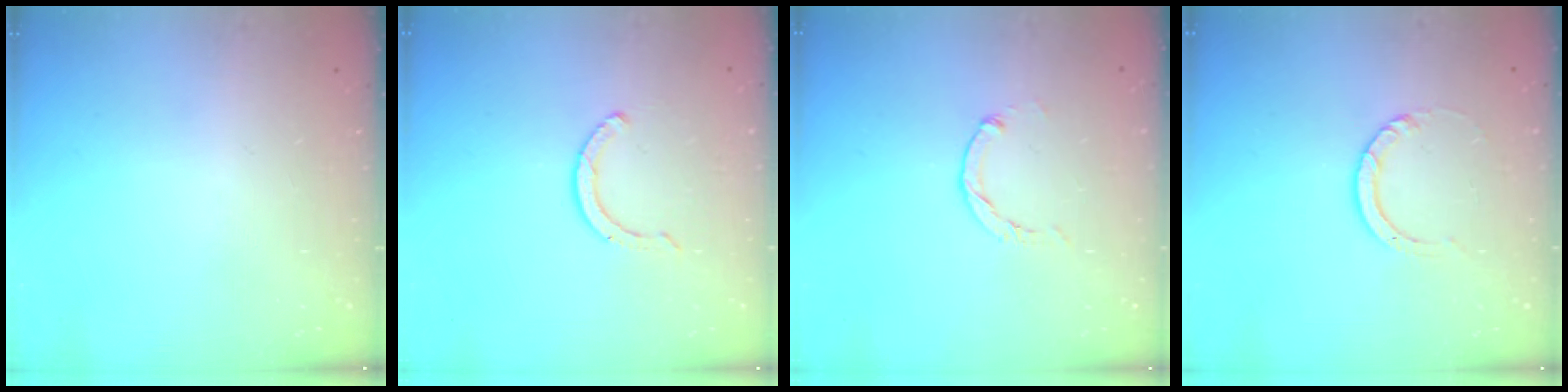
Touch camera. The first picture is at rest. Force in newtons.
{"total": 2.9, "press": 2.9, "slide": 0.4}
{"total": 0.0}
{"total": 3.0, "press": 3.0, "slide": 0.3}